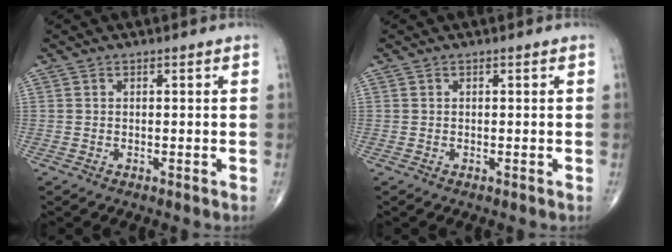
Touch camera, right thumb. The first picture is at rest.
{"total": 0.0}